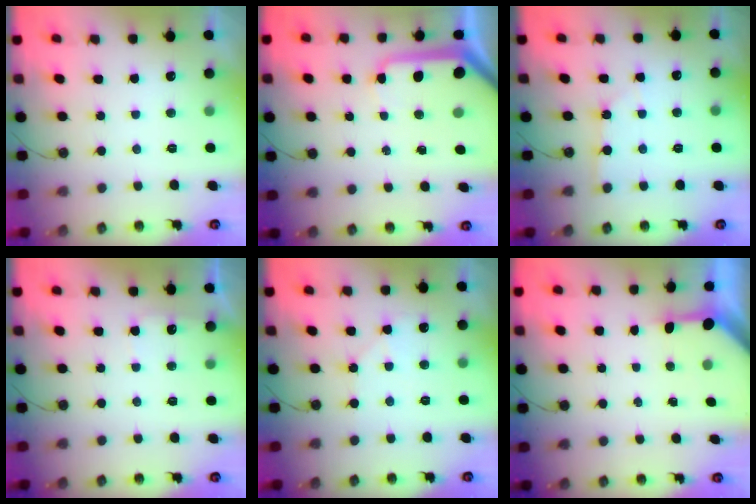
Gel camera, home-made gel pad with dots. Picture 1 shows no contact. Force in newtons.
{"total": 10.5, "press": 10.4, "slide": 1.1}
{"total": 1.4, "press": 1.4, "slide": 0.2}
{"total": 3.0, "press": 3.0, "slide": 0.4}
{"total": 6.5, "press": 6.5, "slide": 0.5}
{"total": 3.3, "press": 3.2, "slide": 0.3}